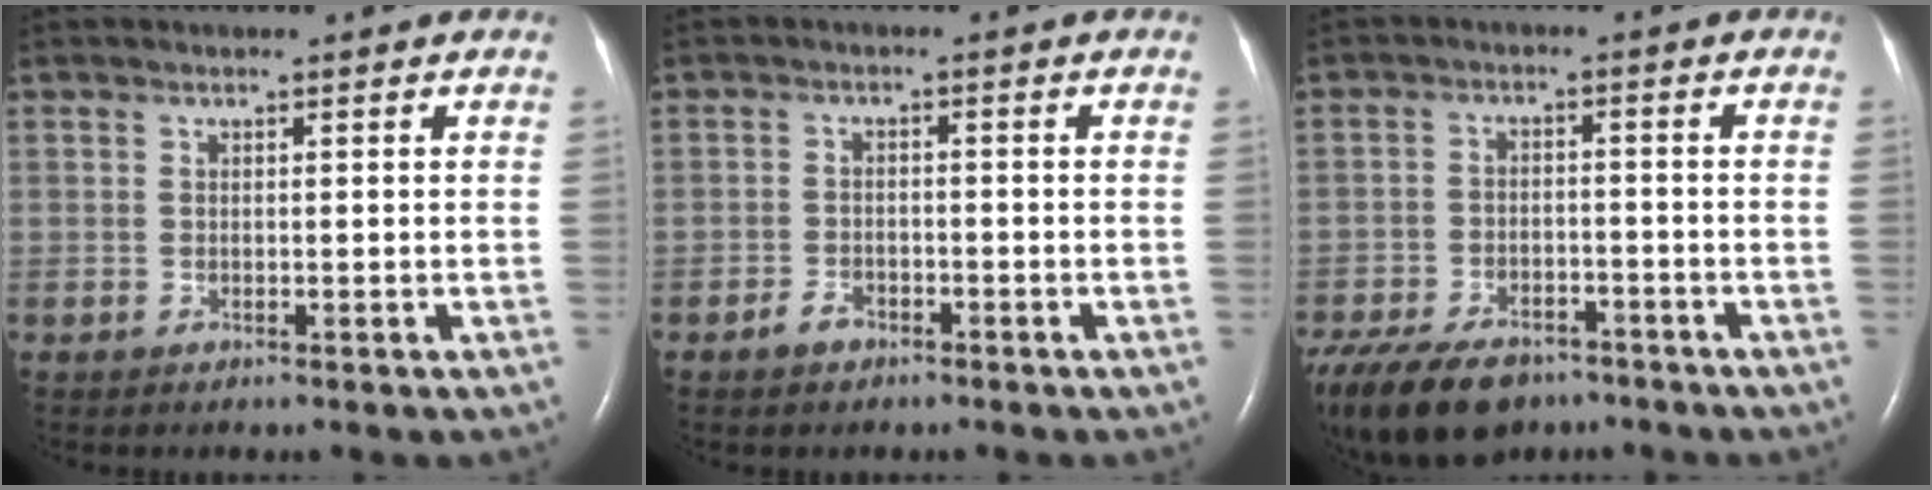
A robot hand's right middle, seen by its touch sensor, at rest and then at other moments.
{"total": 2.5, "force": [-1.8, 1.4, 1.0], "torque": [-0.024, 0.003, -0.027]}
{"total": 16.7, "force": [-11.9, 8.5, 8.2], "torque": [-0.212, -0.025, -0.183]}